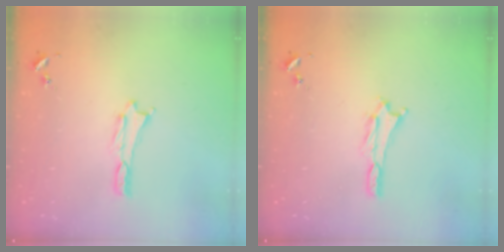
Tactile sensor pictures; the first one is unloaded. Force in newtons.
{"total": 0.7, "press": 0.7, "slide": 0.2}